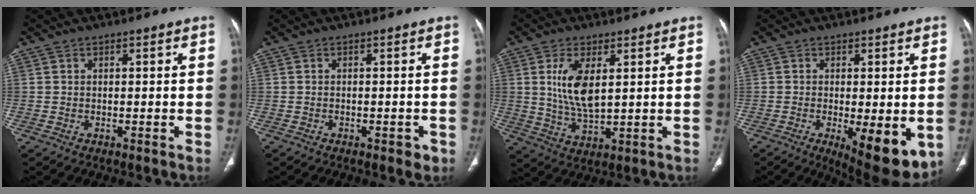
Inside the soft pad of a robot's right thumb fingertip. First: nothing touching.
{"total": 1.7, "force": [-0.9, 0.9, 1.0], "torque": [-0.010, 0.004, -0.010]}
{"total": 8.7, "force": [2.2, 3.8, 7.5], "torque": [-0.146, -0.018, 0.048]}
{"total": 11.5, "force": [-3.2, 3.9, 10.3], "torque": [-0.137, -0.024, -0.035]}